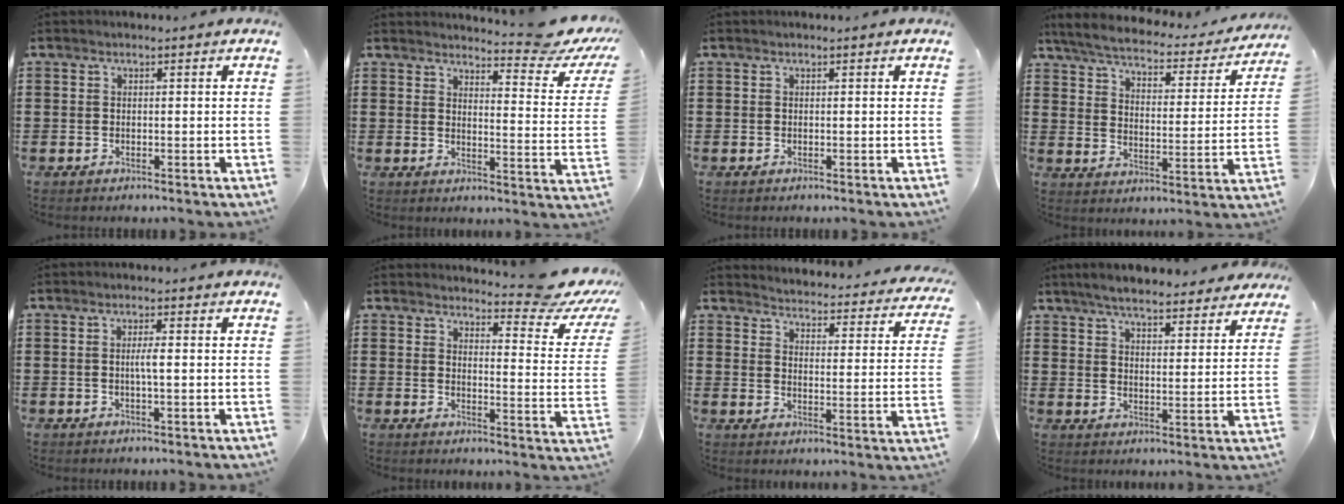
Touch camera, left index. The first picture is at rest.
{"total": 6.1, "force": [5.3, 0.1, 2.9], "torque": [-0.046, -0.038, 0.087]}
{"total": 0.0}
{"total": 4.5, "force": [4.2, 0.3, 1.7], "torque": [-0.056, -0.029, 0.067]}
{"total": 2.1, "force": [0.1, 0.0, 2.1], "torque": [-0.041, -0.004, 0.001]}
{"total": 6.3, "force": [5.6, 0.4, 3.0], "torque": [-0.049, -0.039, 0.093]}
{"total": 3.3, "force": [3.3, -0.6, 0.2], "torque": [-0.018, -0.043, 0.048]}
{"total": 5.7, "force": [5.4, 0.5, 1.7], "torque": [-0.056, -0.021, 0.099]}